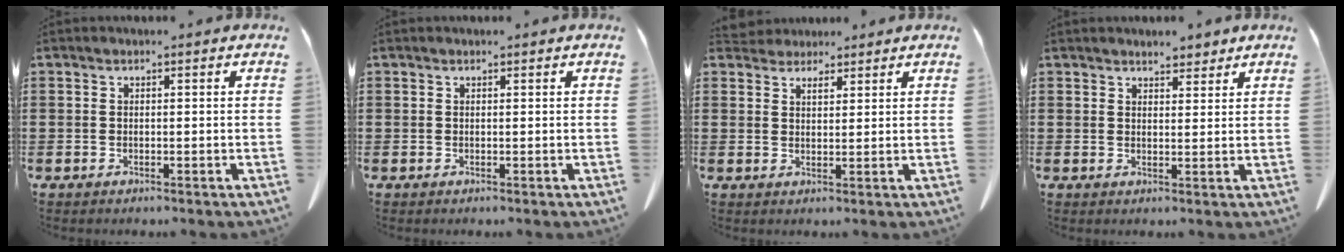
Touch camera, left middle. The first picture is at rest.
{"total": 0.0}
{"total": 2.8, "force": [2.6, 1.1, 0.1], "torque": [-0.010, 0.000, 0.049]}
{"total": 3.2, "force": [3.1, 0.9, 0.6], "torque": [-0.009, -0.005, 0.056]}